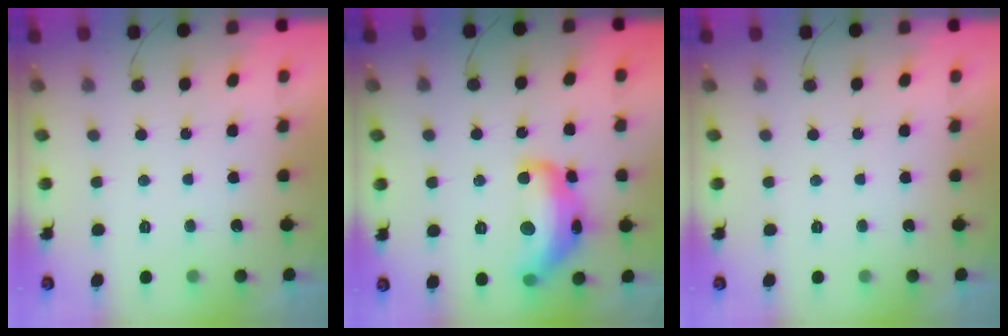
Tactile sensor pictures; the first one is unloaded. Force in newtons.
{"total": 16.1, "press": 16.1, "slide": 0.9}
{"total": 0.0}